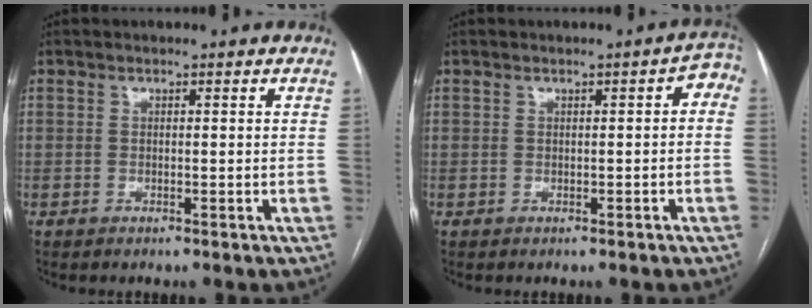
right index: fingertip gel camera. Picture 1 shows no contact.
{"total": 2.8, "force": [0.4, 1.4, 2.4], "torque": [-0.018, 0.016, 0.005]}